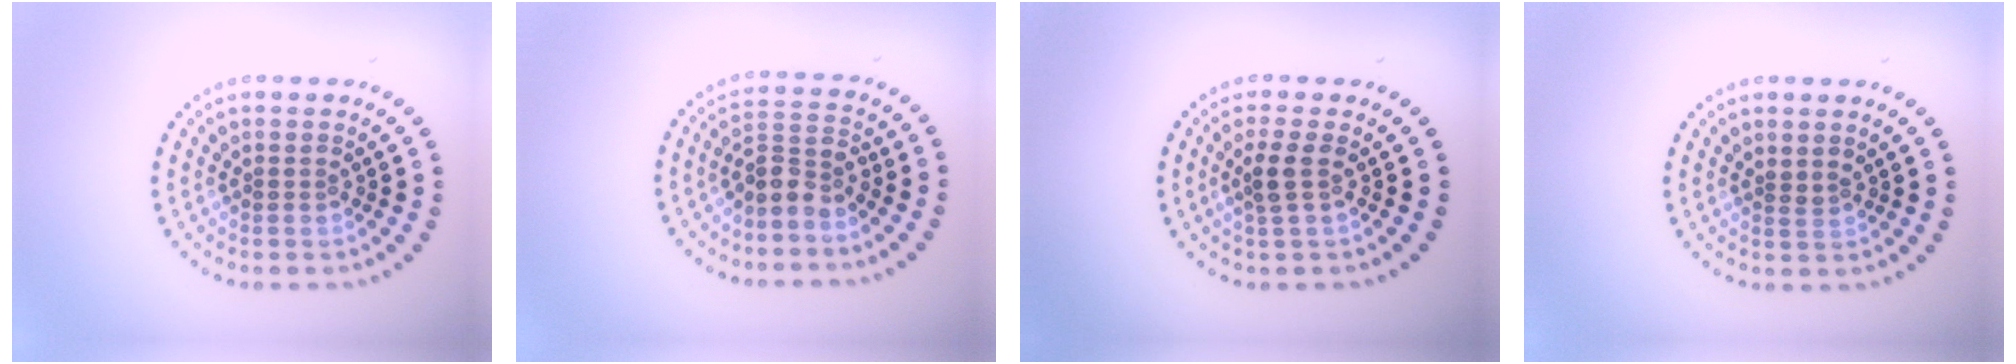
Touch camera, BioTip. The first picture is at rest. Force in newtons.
{"total": 2.6, "press": 2.0, "slide": 1.6}
{"total": 1.7, "press": 1.4, "slide": 0.9}
{"total": 0.5, "press": 0.3, "slide": 0.4}